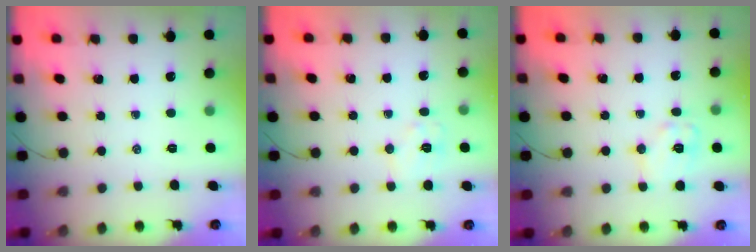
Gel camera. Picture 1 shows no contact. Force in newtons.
{"total": 6.1, "press": 6.1, "slide": 0.6}
{"total": 9.0, "press": 8.9, "slide": 1.0}